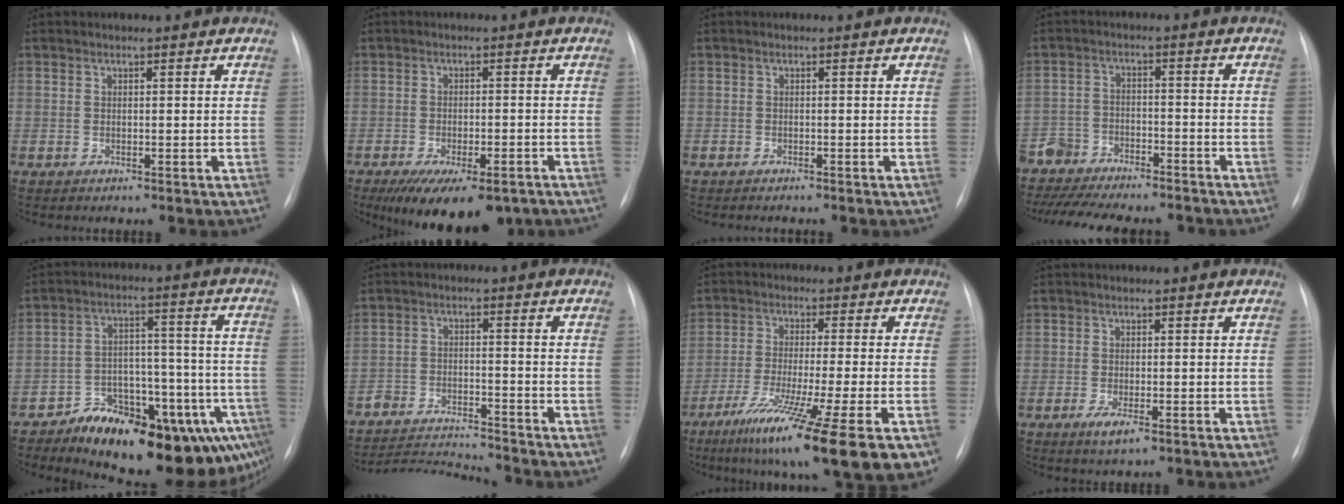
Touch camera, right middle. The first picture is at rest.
{"total": 12.7, "force": [-9.0, 4.6, 7.6], "torque": [-0.109, -0.014, -0.128]}
{"total": 1.1, "force": [-1.1, 0.2, 0.2], "torque": [-0.004, -0.003, -0.014]}
{"total": 17.2, "force": [-15.6, 4.1, 5.9], "torque": [-0.135, 0.000, -0.240]}
{"total": 19.3, "force": [-13.0, 6.9, 12.5], "torque": [-0.096, 0.049, -0.182]}
{"total": 10.1, "force": [-10.0, -0.7, 1.2], "torque": [-0.017, -0.001, -0.176]}
{"total": 18.2, "force": [-10.1, 0.2, 15.1], "torque": [-0.202, -0.051, -0.163]}
{"total": 2.7, "force": [-1.3, 0.7, 2.2], "torque": [-0.044, -0.005, -0.021]}